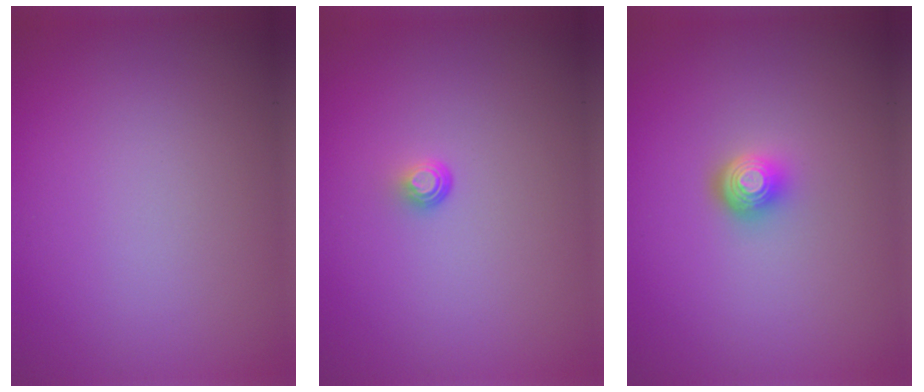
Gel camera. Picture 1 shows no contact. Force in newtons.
{"total": 0.9, "press": 0.5, "slide": 0.7}
{"total": 2.1, "press": 1.5, "slide": 1.5}